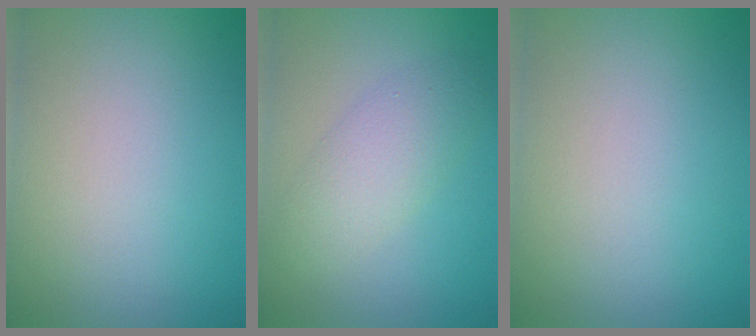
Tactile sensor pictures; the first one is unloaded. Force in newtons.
{"total": 3.3, "press": 3.3, "slide": 0.1}
{"total": 0.0}